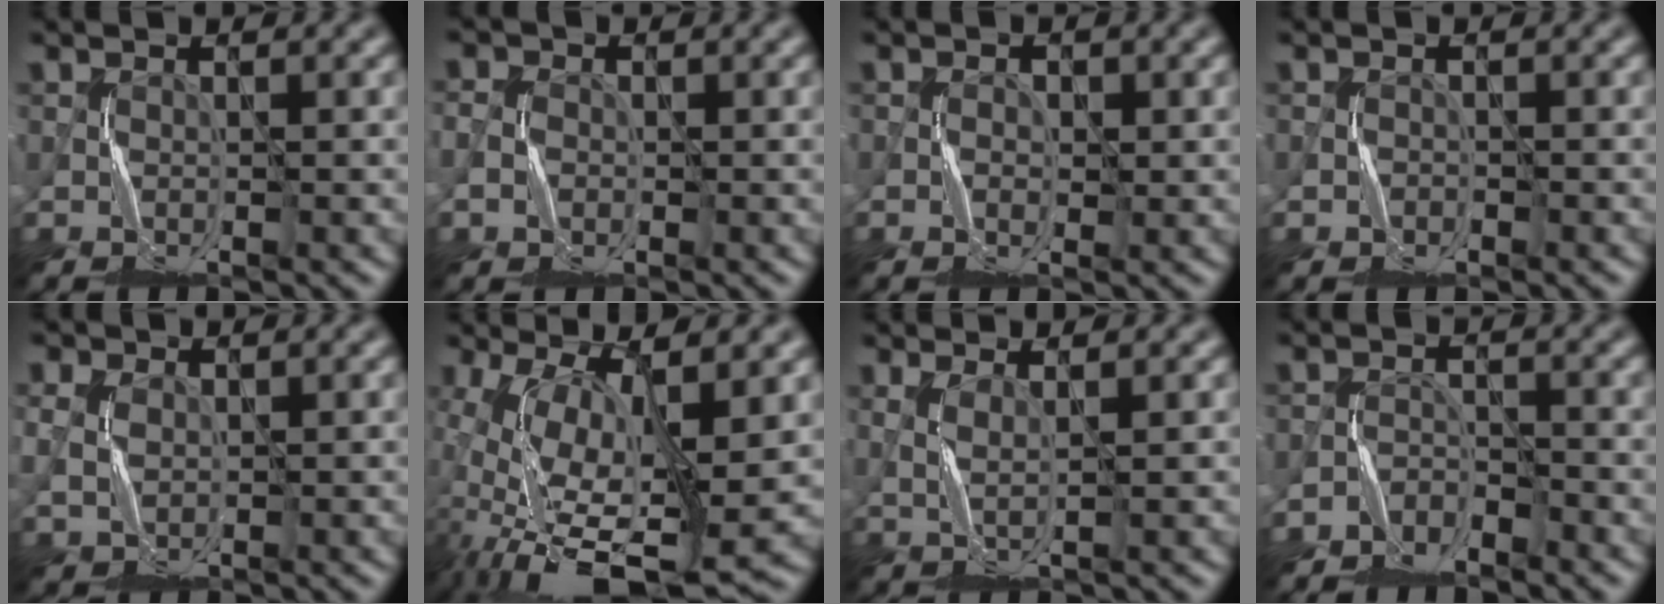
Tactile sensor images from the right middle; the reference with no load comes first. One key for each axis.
{"total": 1.8, "fx": -0.5, "fy": 1.6, "fz": 0.7, "tx": -0.020, "ty": -0.002, "tz": -0.008}
{"total": 1.1, "fx": -0.3, "fy": 0.7, "fz": 0.9, "tx": -0.011, "ty": 0.003, "tz": -0.008}
{"total": 0.7, "fx": -0.5, "fy": 0.5, "fz": 0.0, "tx": 0.001, "ty": 0.000, "tz": -0.011}
{"total": 2.0, "fx": 0.5, "fy": 1.6, "fz": 1.1, "tx": -0.036, "ty": 0.002, "tz": 0.013}
{"total": 14.6, "fx": -3.8, "fy": 5.8, "fz": 12.9, "tx": -0.266, "ty": -0.022, "tz": -0.052}
{"total": 1.2, "fx": 0.7, "fy": 0.1, "fz": 1.0, "tx": -0.027, "ty": -0.004, "tz": 0.015}
{"total": 2.1, "fx": -2.0, "fy": 0.6, "fz": -0.2, "tx": 0.003, "ty": 0.007, "tz": -0.043}